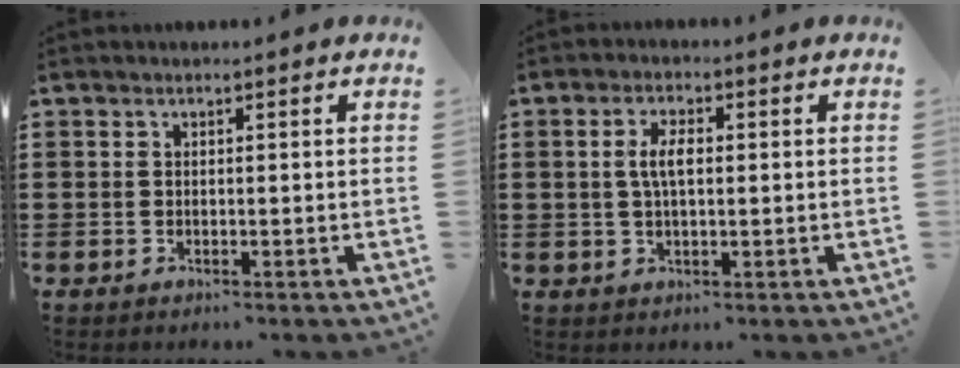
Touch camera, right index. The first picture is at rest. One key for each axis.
{"total": 4.0, "fx": 0.4, "fy": 1.7, "fz": 3.6, "tx": -0.078, "ty": 0.005, "tz": 0.001}